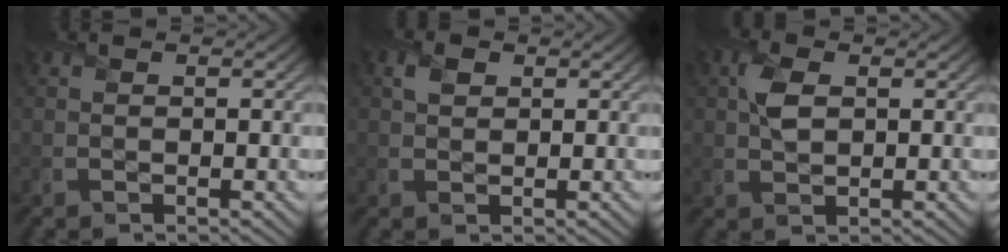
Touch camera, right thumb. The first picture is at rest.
{"total": 2.0, "force": [0.8, 1.5, 1.0], "torque": [-0.026, 0.003, 0.012]}
{"total": 3.3, "force": [0.9, 2.0, 2.5], "torque": [-0.061, 0.005, 0.014]}